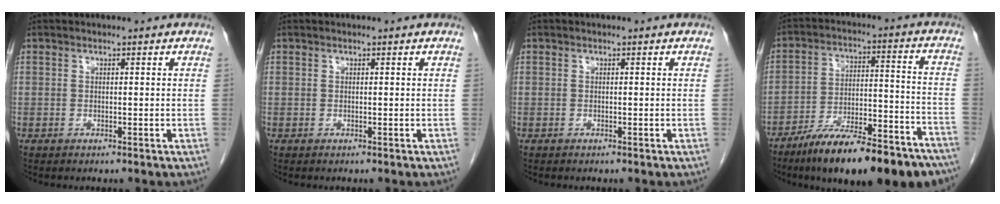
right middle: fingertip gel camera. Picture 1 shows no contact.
{"total": 0.0}
{"total": 0.0}
{"total": 18.4, "force": [-13.5, 4.2, 11.7], "torque": [-0.154, 0.013, -0.221]}